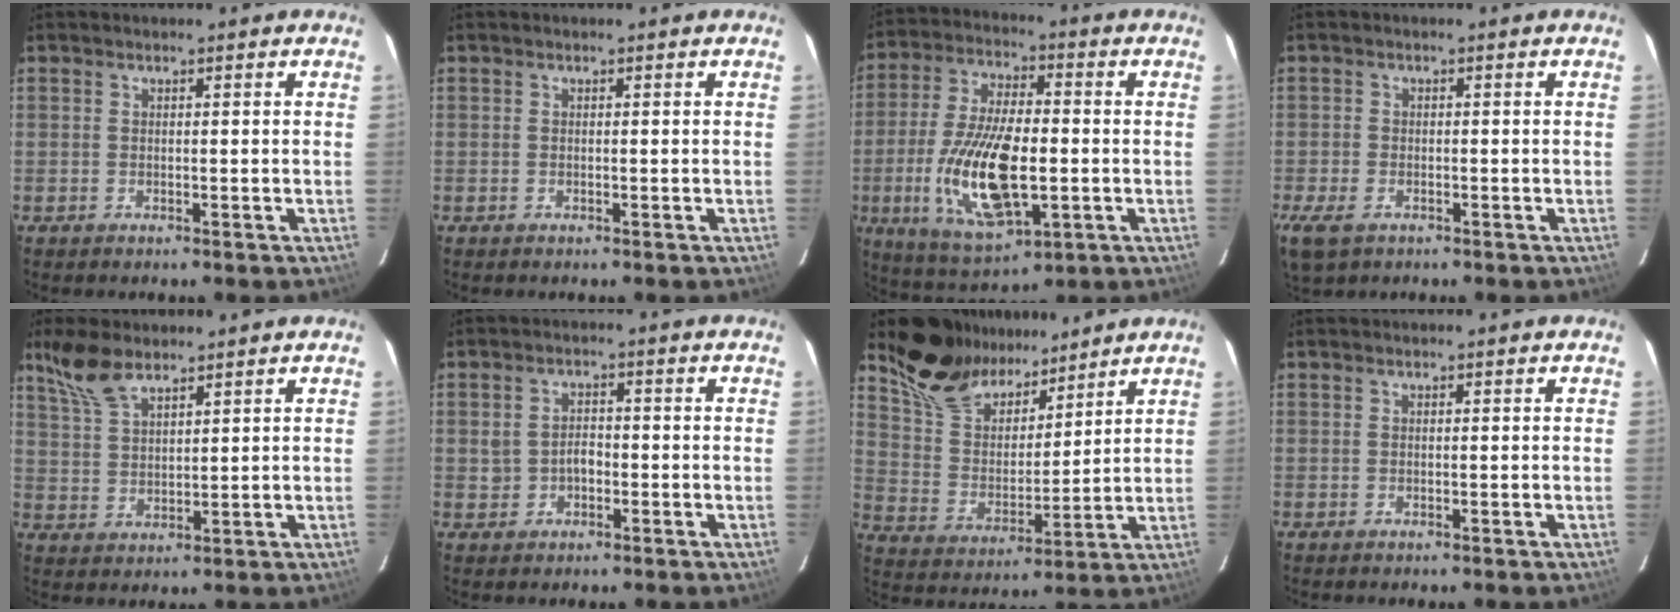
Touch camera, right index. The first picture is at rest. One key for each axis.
{"total": 0.0}
{"total": 18.4, "fx": -3.7, "fy": 7.7, "fz": 16.3, "tx": -0.334, "ty": -0.019, "tz": -0.058}
{"total": 6.0, "fx": -3.3, "fy": 3.5, "fz": 3.5, "tx": -0.088, "ty": -0.017, "tz": -0.061}
{"total": 7.4, "fx": 5.6, "fy": 2.7, "fz": 3.9, "tx": -0.085, "ty": 0.014, "tz": 0.117}
{"total": 3.3, "fx": -0.7, "fy": 2.6, "fz": 1.9, "tx": -0.039, "ty": 0.009, "tz": -0.006}
{"total": 16.7, "fx": 13.1, "fy": 8.1, "fz": 6.5, "tx": -0.148, "ty": 0.023, "tz": 0.250}
{"total": 0.0}